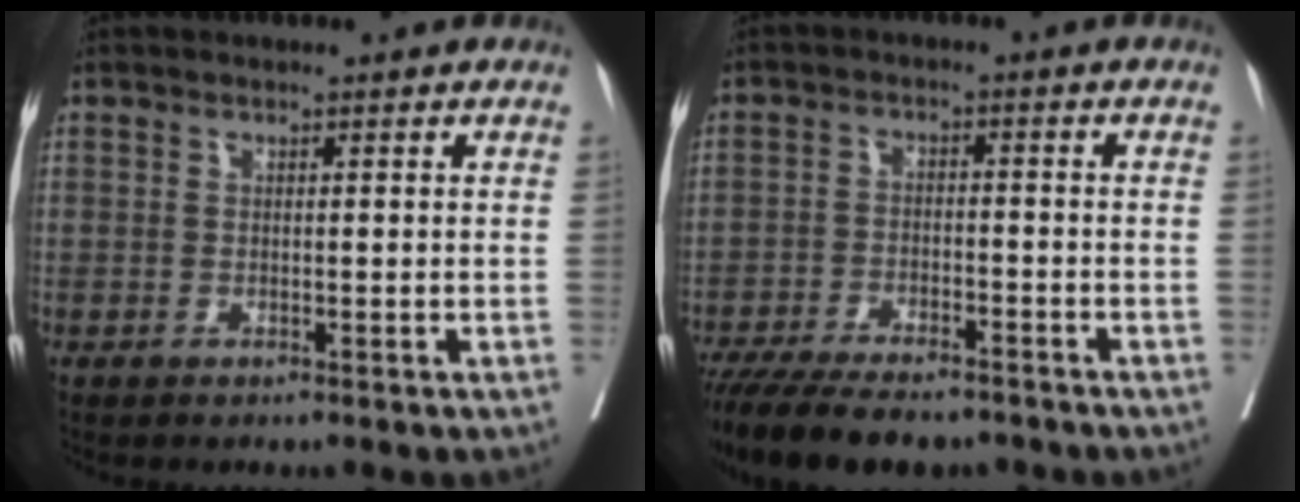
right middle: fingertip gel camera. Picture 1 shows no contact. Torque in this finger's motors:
{"motor_torque": [0.63, -1.51, 0.61, 0.18]}